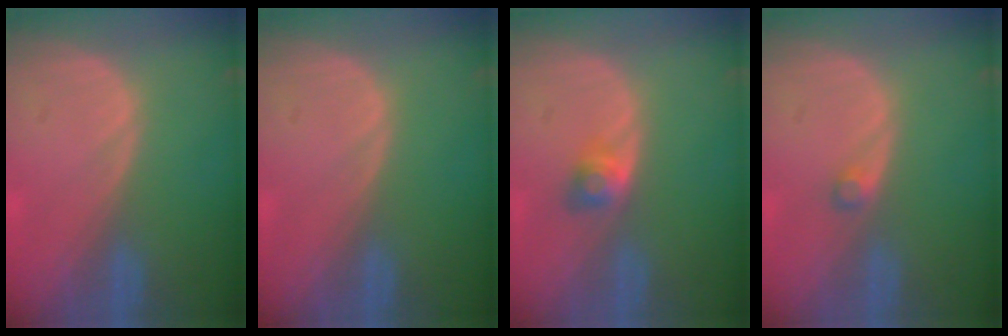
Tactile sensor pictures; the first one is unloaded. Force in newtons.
{"total": 0.0}
{"total": 2.7, "press": 2.4, "slide": 1.1}
{"total": 1.2, "press": 1.2, "slide": 0.2}